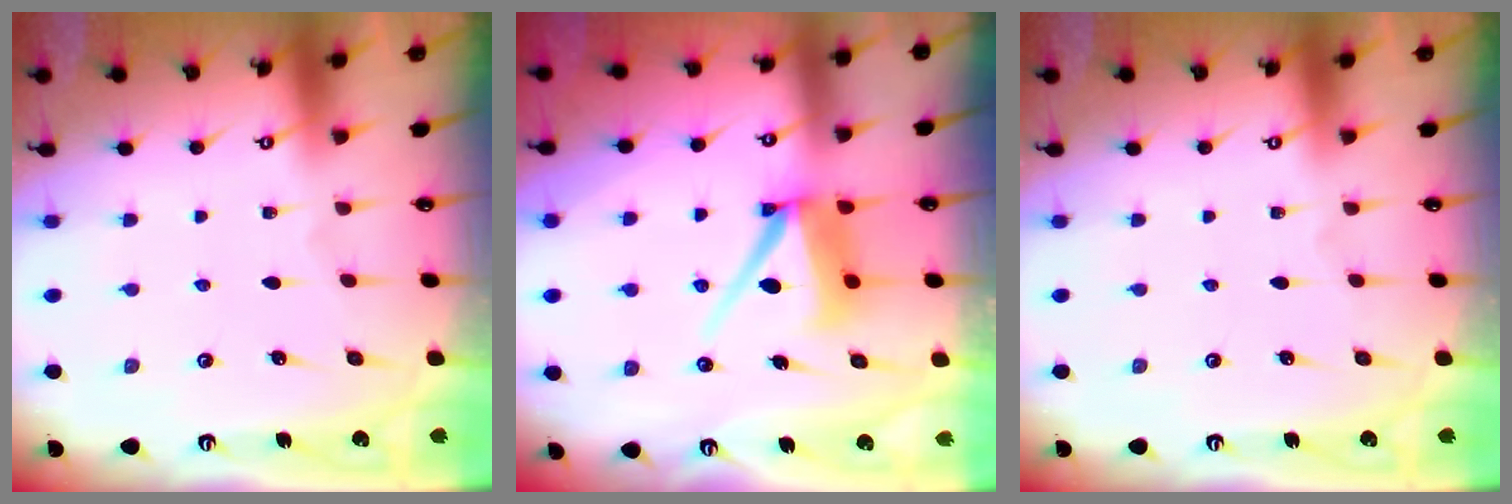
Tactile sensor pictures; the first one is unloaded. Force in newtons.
{"total": 8.5, "press": 8.4, "slide": 1.0}
{"total": 0.0}